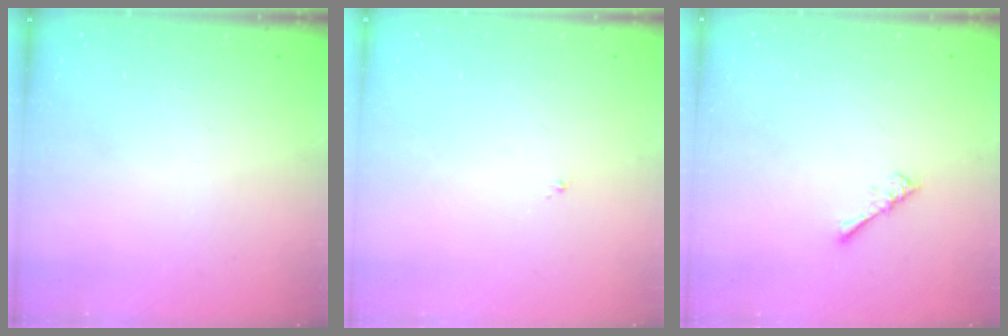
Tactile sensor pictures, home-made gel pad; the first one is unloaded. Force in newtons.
{"total": 0.8, "press": 0.7, "slide": 0.3}
{"total": 0.8, "press": 0.8, "slide": 0.3}